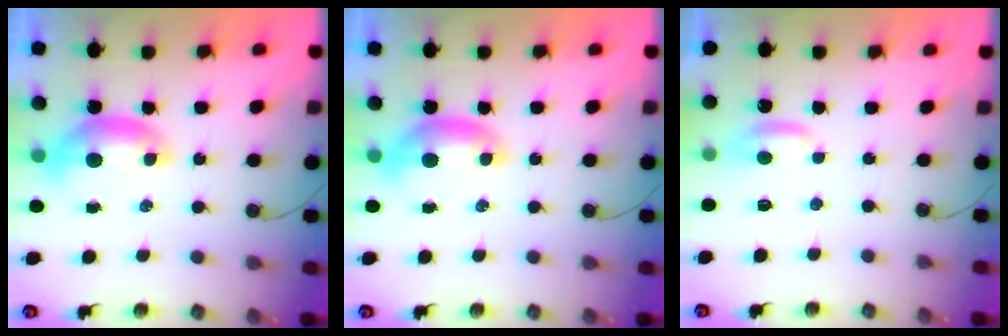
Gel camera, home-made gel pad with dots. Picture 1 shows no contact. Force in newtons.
{"total": 0.0}
{"total": 2.4, "press": 2.3, "slide": 0.4}